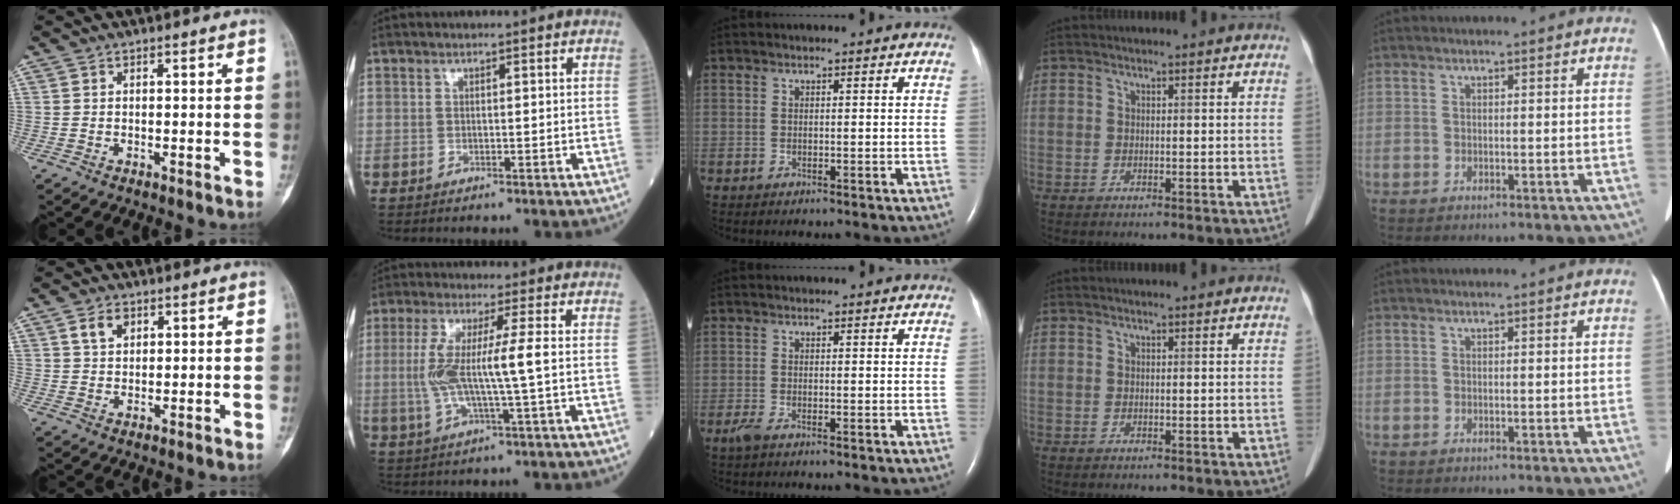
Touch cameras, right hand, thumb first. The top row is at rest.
{"thumb": {"total": 3.9, "force": [1.9, 2.6, 2.1], "torque": [-0.029, -0.005, 0.036]}, "index": {"total": 8.2, "force": [-0.1, -0.1, 8.2], "torque": [-0.177, 0.001, -0.004]}, "middle": {"total": 1.5, "force": [-1.0, 0.3, 1.0], "torque": [-0.034, -0.006, -0.022]}}